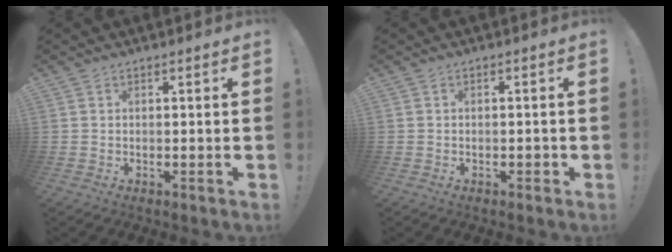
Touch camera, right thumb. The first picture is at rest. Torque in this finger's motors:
{"motor_torque": [0.35, 0.21, 0.19, -0.21, -0.01]}